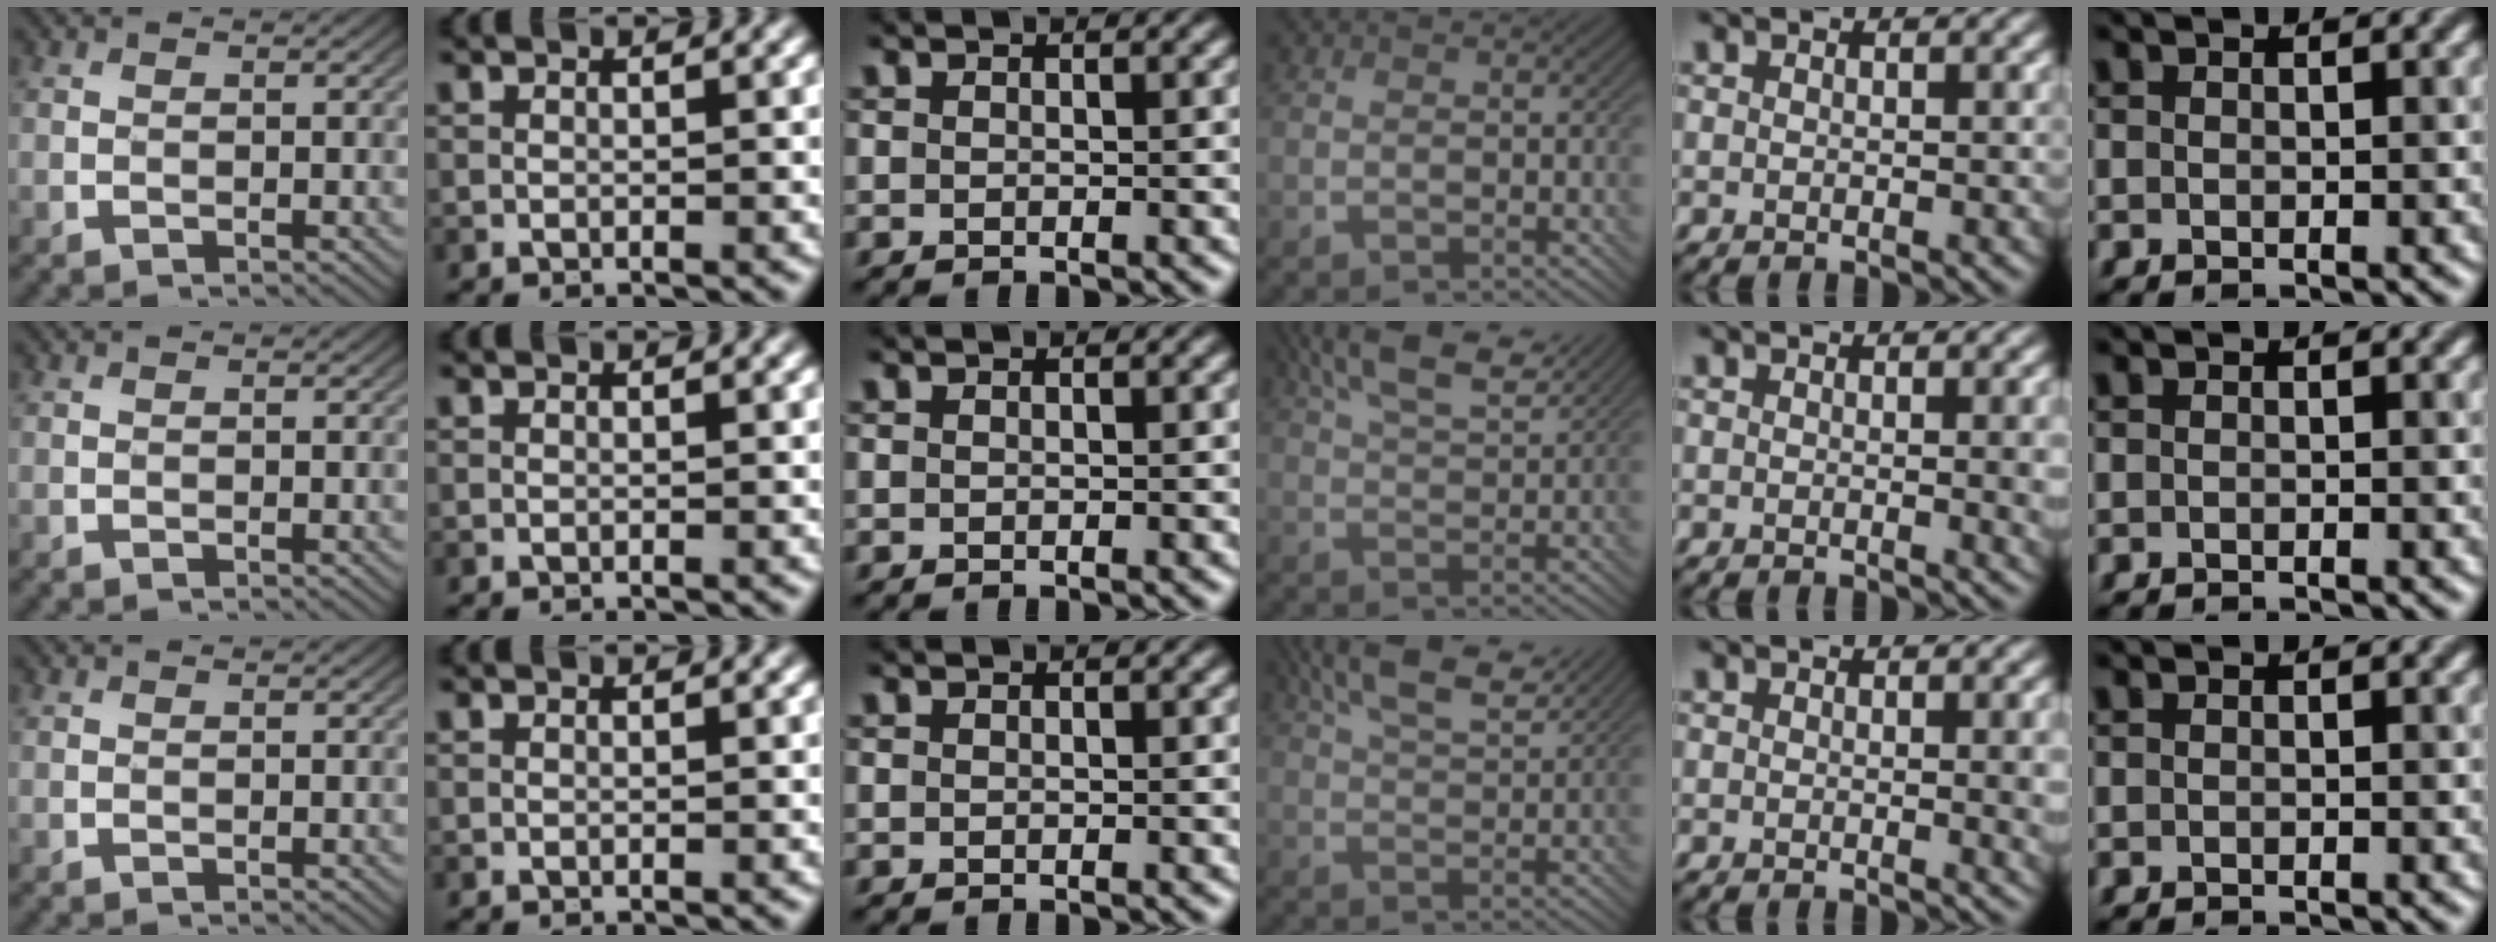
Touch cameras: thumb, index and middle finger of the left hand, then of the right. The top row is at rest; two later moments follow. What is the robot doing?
{"motion": "insert", "object": "bottle cap"}